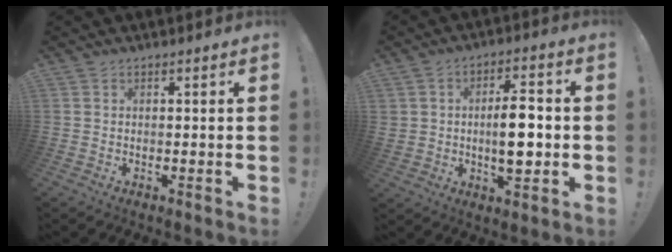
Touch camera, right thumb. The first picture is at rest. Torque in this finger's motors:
{"motor_torque": [3.63, 1.38, 1.24, -1.40, 0.15]}